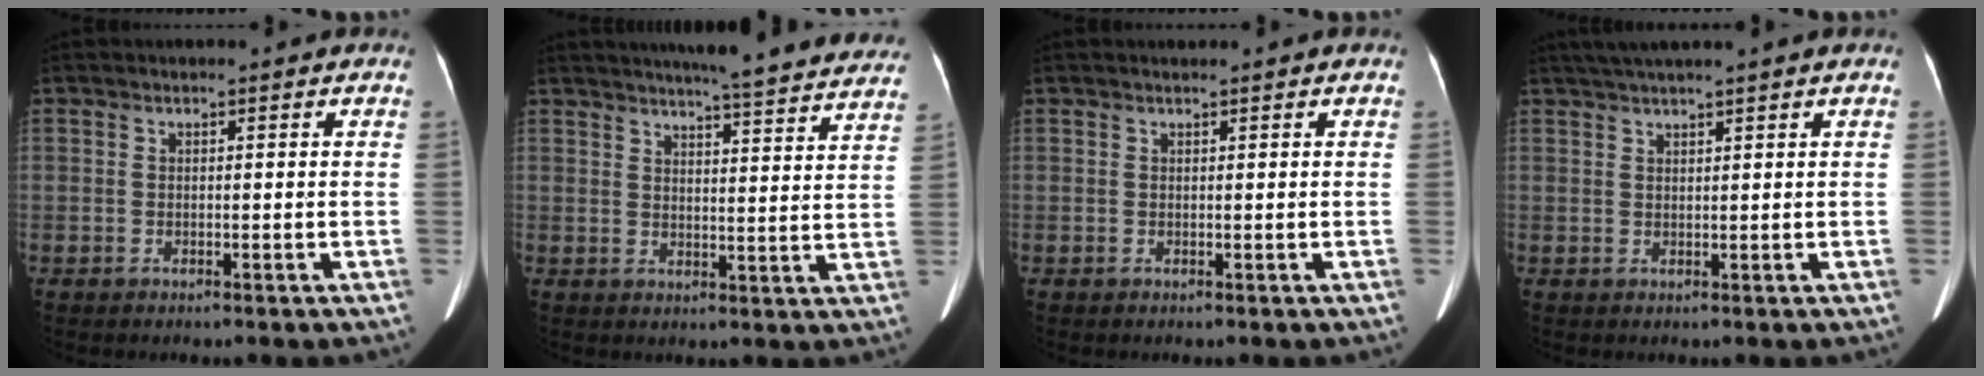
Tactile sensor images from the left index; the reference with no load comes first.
{"total": 20.6, "force": [18.8, 1.2, 8.2], "torque": [-0.109, -0.032, 0.211]}
{"total": 0.9, "force": [-0.7, -0.3, -0.3], "torque": [0.001, 0.001, -0.007]}
{"total": 5.3, "force": [4.2, -1.0, 3.0], "torque": [-0.049, 0.029, 0.075]}